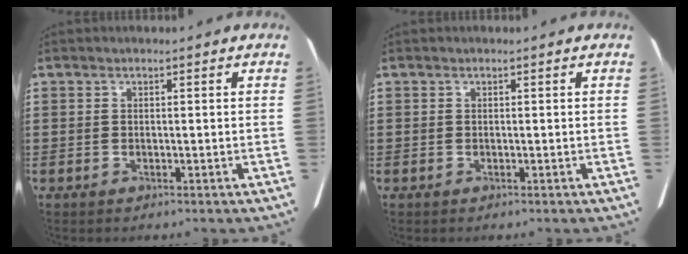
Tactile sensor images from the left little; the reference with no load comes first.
{"total": 0.0}